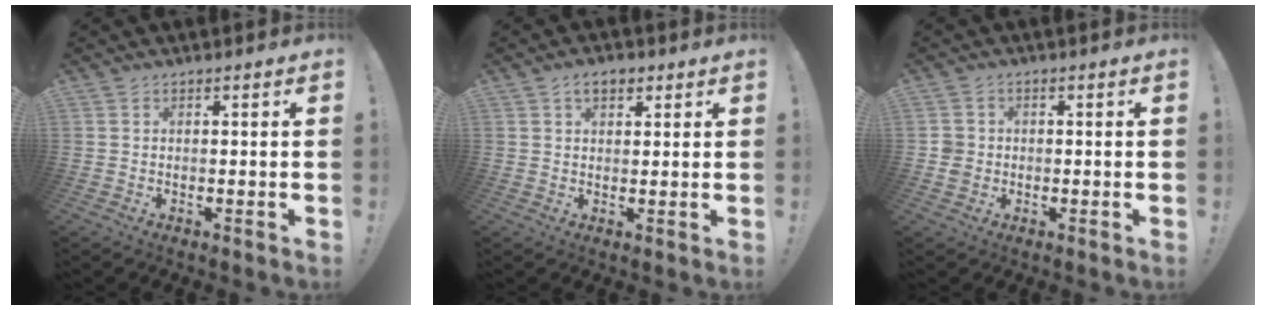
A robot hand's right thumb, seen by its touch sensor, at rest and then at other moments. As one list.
[{"total": 4.4, "force": [2.3, 2.7, 2.7], "torque": [-0.038, 0.000, 0.038]}, {"total": 4.0, "force": [-0.5, 3.8, 1.4], "torque": [-0.031, 0.010, -0.006]}]